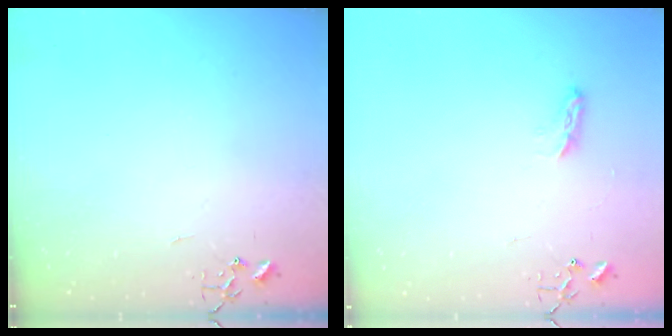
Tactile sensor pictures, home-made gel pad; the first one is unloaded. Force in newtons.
{"total": 5.3, "press": 5.2, "slide": 0.6}